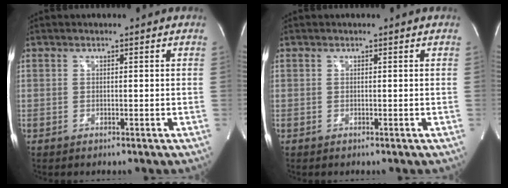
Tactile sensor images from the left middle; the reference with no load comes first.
{"total": 0.0}